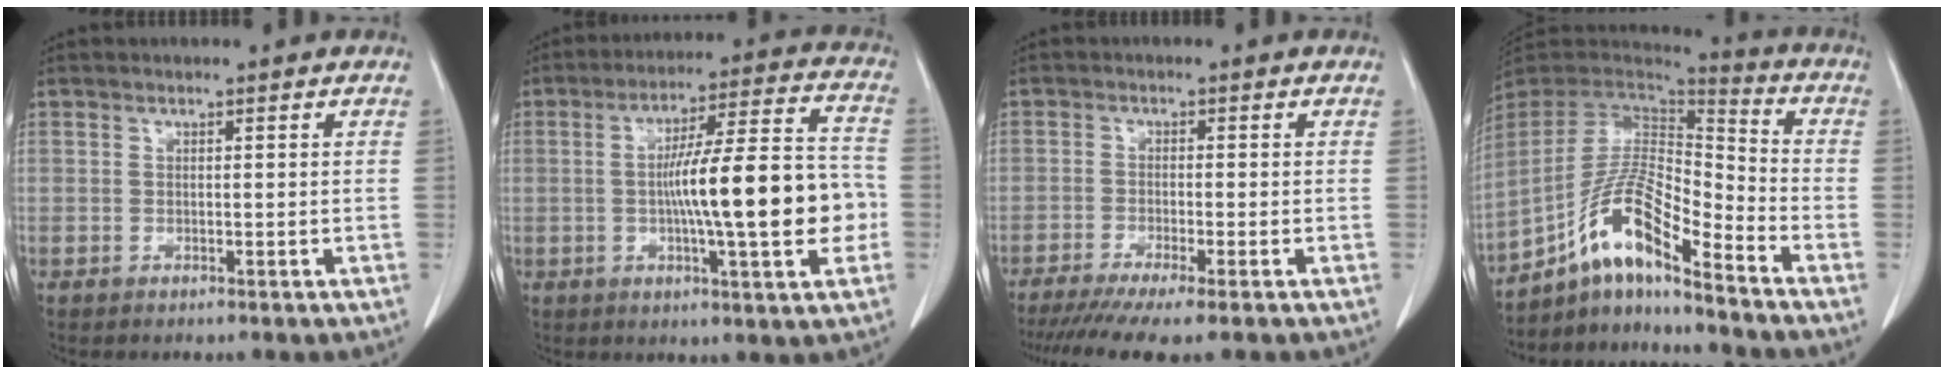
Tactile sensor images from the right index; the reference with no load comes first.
{"total": 17.2, "force": [-2.2, 1.6, 17.0], "torque": [-0.264, 0.016, -0.034]}
{"total": 8.9, "force": [-6.8, 0.0, 5.7], "torque": [-0.081, -0.019, -0.107]}
{"total": 13.8, "force": [-9.2, 2.0, 10.1], "torque": [-0.194, 0.014, -0.167]}